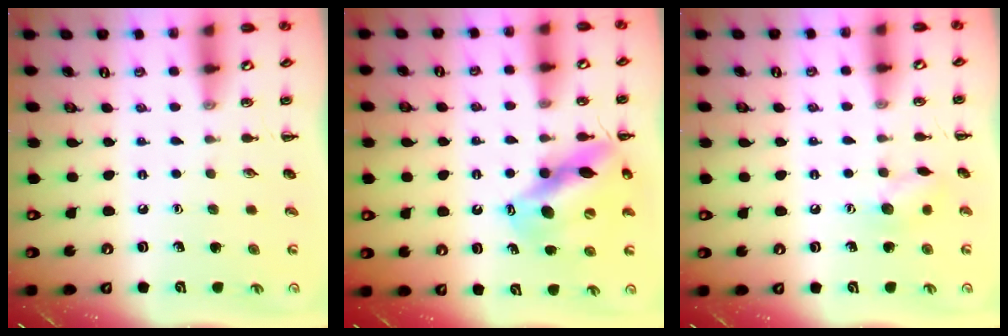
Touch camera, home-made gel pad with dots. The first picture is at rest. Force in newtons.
{"total": 13.6, "press": 13.1, "slide": 3.7}
{"total": 7.3, "press": 7.2, "slide": 1.1}